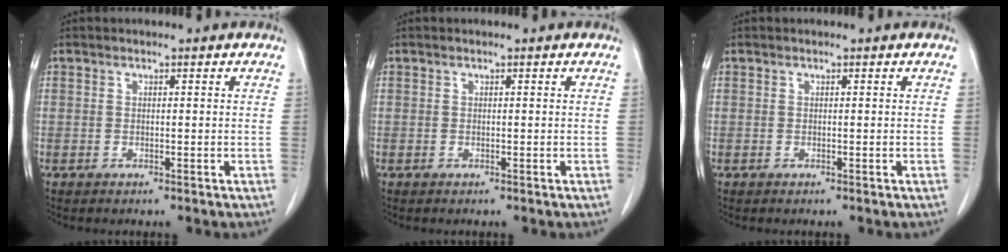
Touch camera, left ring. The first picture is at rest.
{"total": 0.0}
{"total": 0.0}